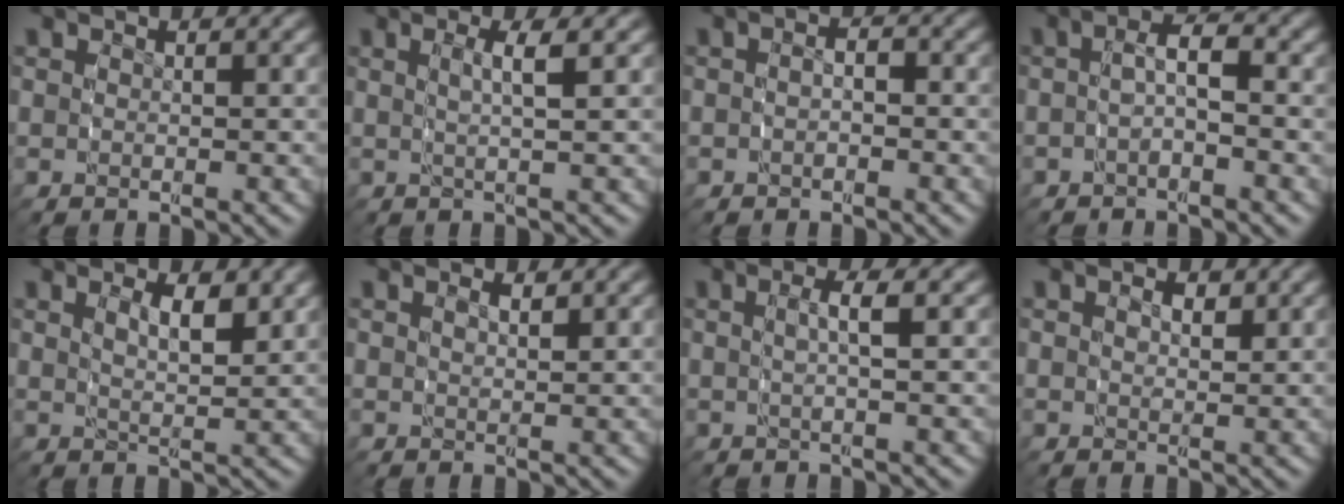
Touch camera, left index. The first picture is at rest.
{"total": 2.5, "force": [0.7, 0.3, 2.4], "torque": [-0.052, -0.001, 0.013]}
{"total": 1.6, "force": [-0.8, 1.0, 1.0], "torque": [-0.020, -0.004, -0.014]}
{"total": 2.7, "force": [-1.0, 1.1, 2.3], "torque": [-0.039, 0.006, -0.022]}
{"total": 2.8, "force": [0.9, 1.1, 2.4], "torque": [-0.043, -0.012, 0.021]}
{"total": 0.8, "force": [0.3, 0.2, 0.7], "torque": [-0.012, -0.005, 0.008]}
{"total": 2.6, "force": [0.3, 0.6, 2.5], "torque": [-0.047, 0.006, 0.002]}
{"total": 1.2, "force": [0.2, 0.7, 0.9], "torque": [-0.008, -0.004, 0.004]}